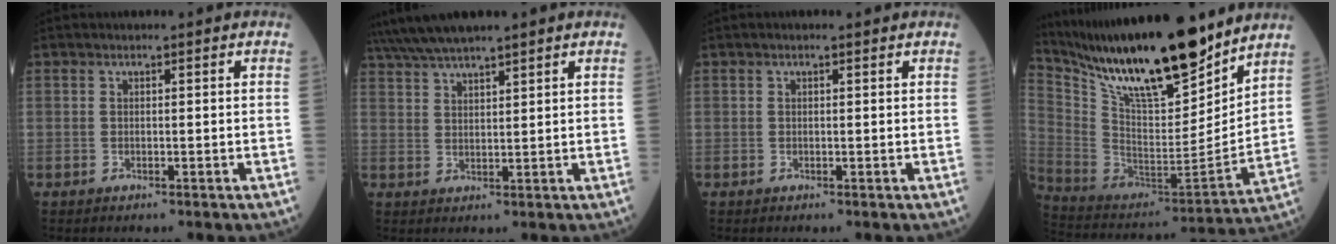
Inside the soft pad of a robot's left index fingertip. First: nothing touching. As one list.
[{"total": 7.4, "force": [6.5, 0.0, 3.6], "torque": [-0.073, 0.033, 0.120]}, {"total": 0.7, "force": [0.5, 0.2, 0.5], "torque": [-0.014, 0.006, 0.005]}, {"total": 24.5, "force": [19.8, 4.0, 14.0], "torque": [-0.259, -0.021, 0.346]}]